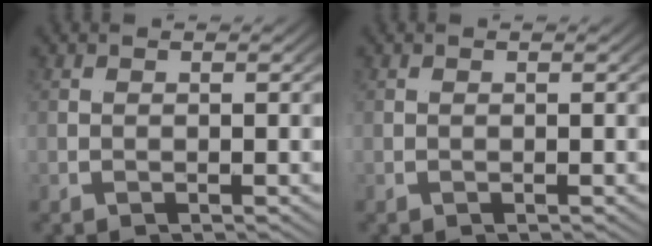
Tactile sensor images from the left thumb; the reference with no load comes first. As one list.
[{"total": 0.0}]